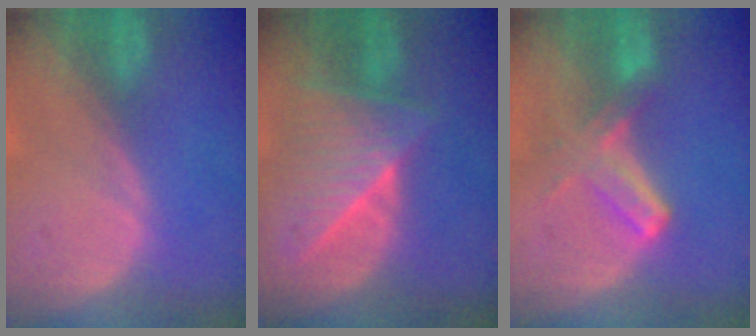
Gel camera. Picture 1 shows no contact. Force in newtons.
{"total": 7.7, "press": 7.6, "slide": 1.2}
{"total": 5.7, "press": 5.5, "slide": 1.4}